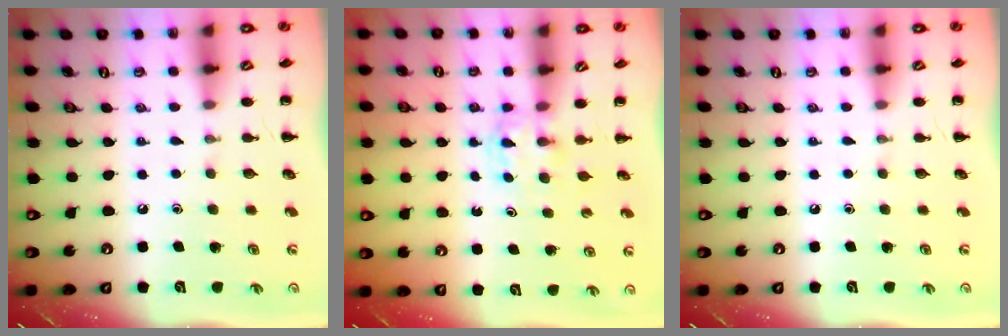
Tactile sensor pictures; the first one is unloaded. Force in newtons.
{"total": 2.6, "press": 2.4, "slide": 1.1}
{"total": 0.0}